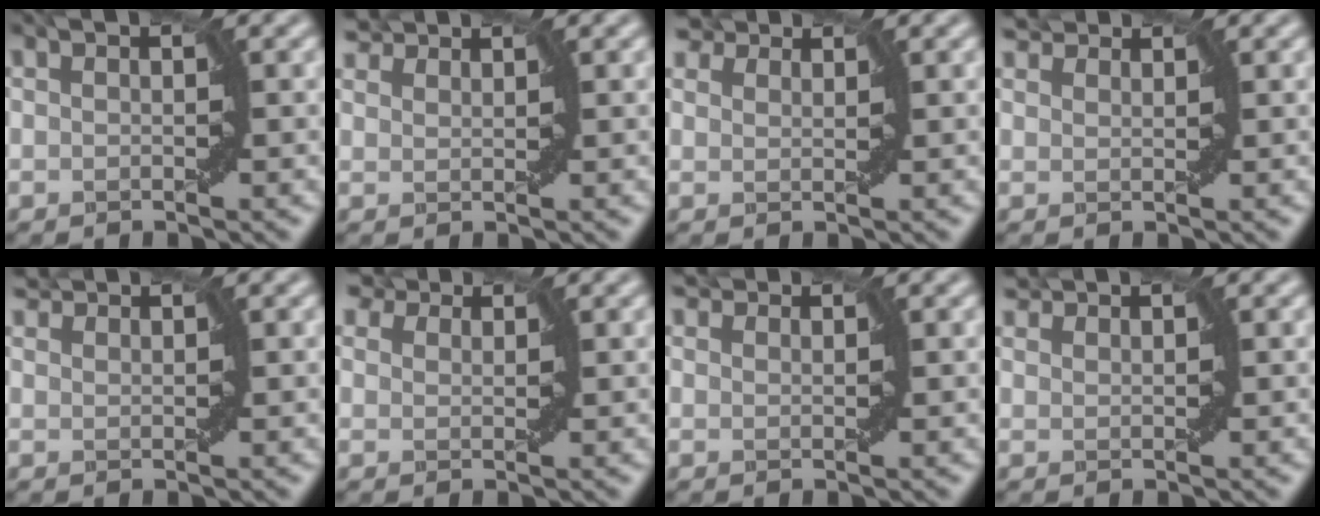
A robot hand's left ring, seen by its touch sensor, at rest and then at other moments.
{"total": 2.8, "force": [2.6, 0.7, 0.6], "torque": [-0.017, 0.010, 0.044]}
{"total": 3.8, "force": [3.2, 1.7, 1.3], "torque": [-0.034, 0.005, 0.050]}
{"total": 2.8, "force": [2.6, 0.7, 0.7], "torque": [-0.015, 0.008, 0.039]}
{"total": 2.2, "force": [2.2, 0.2, 0.4], "torque": [-0.009, 0.008, 0.038]}
{"total": 4.8, "force": [3.9, 2.2, 1.8], "torque": [-0.049, 0.009, 0.060]}
{"total": 2.0, "force": [1.9, 0.5, 0.4], "torque": [-0.009, 0.005, 0.030]}
{"total": 2.1, "force": [2.0, 0.2, 0.4], "torque": [-0.008, 0.007, 0.038]}